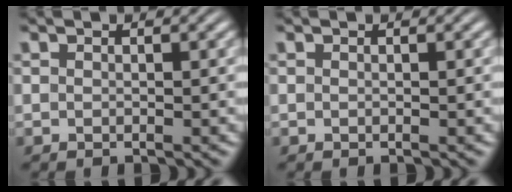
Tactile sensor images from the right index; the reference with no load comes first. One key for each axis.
{"total": 0.0}